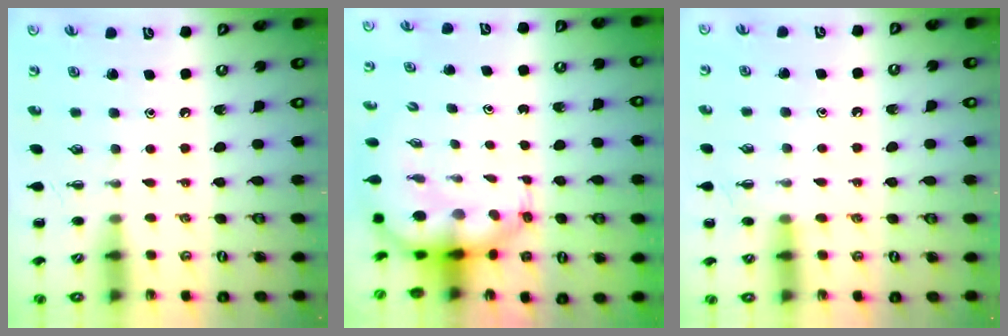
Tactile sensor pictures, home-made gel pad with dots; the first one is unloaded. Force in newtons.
{"total": 7.0, "press": 6.8, "slide": 1.9}
{"total": 8.9, "press": 8.7, "slide": 2.2}